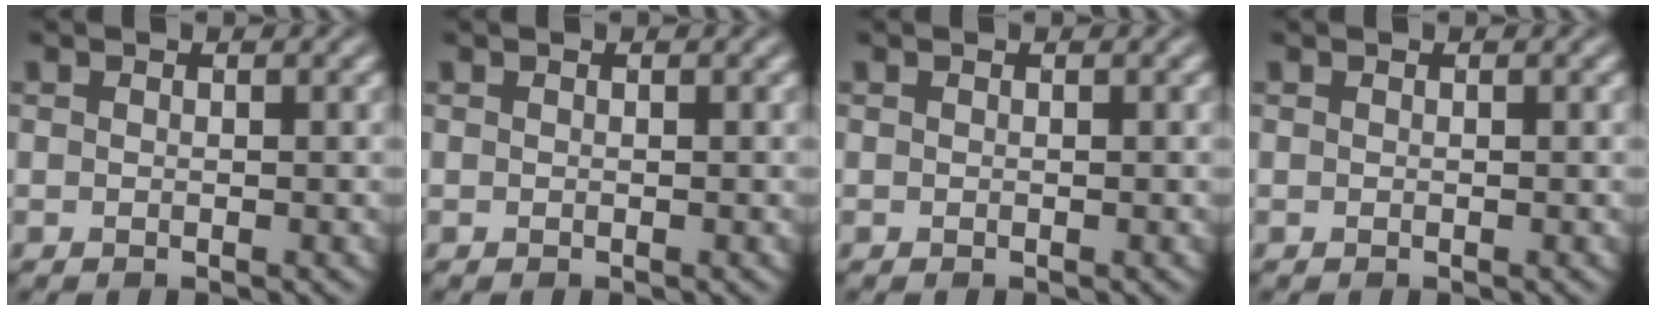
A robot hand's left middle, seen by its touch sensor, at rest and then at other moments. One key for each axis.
{"total": 0.0}
{"total": 0.0}
{"total": 0.0}